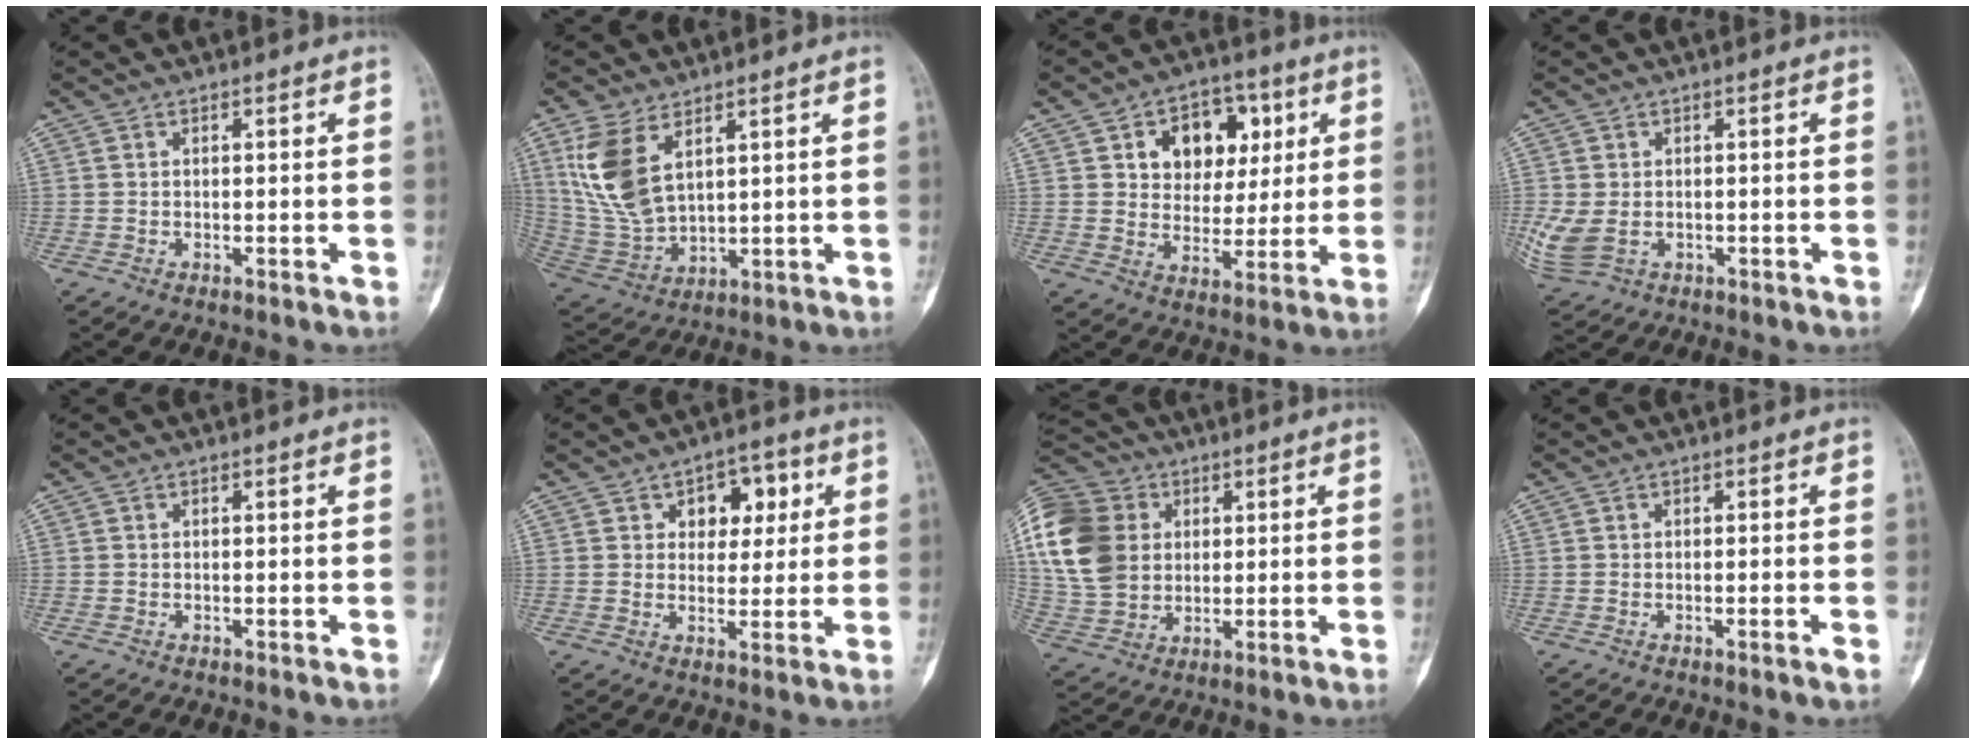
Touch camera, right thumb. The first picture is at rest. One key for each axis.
{"total": 12.1, "fx": 5.2, "fy": 6.4, "fz": 8.9, "tx": -0.188, "ty": -0.019, "tz": 0.122}
{"total": 12.7, "fx": 4.4, "fy": 9.4, "fz": 7.4, "tx": -0.056, "ty": -0.006, "tz": 0.069}
{"total": 6.3, "fx": -1.0, "fy": 4.4, "fz": 4.4, "tx": -0.110, "ty": -0.004, "tz": -0.011}
{"total": 0.0}
{"total": 8.1, "fx": 2.8, "fy": 5.5, "fz": 5.3, "tx": -0.025, "ty": -0.005, "tz": 0.033}
{"total": 18.3, "fx": 3.3, "fy": 14.7, "fz": 10.4, "tx": -0.216, "ty": 0.010, "tz": 0.061}
{"total": 1.3, "fx": -0.6, "fy": 0.0, "fz": 1.2, "tx": -0.021, "ty": -0.001, "tz": -0.008}